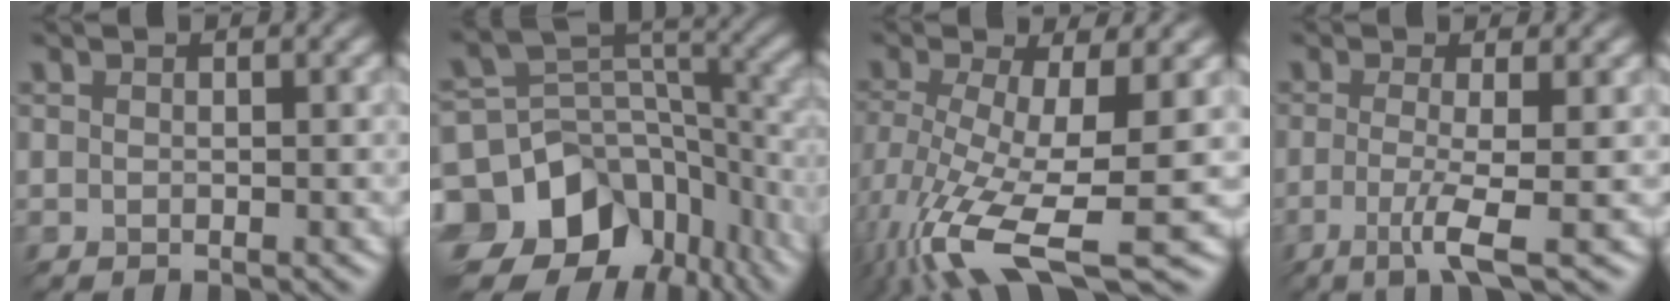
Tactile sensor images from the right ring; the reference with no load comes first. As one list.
[{"total": 12.6, "force": [-7.7, 9.0, 4.4], "torque": [-0.122, 0.019, -0.094]}, {"total": 11.1, "force": [-4.4, 3.3, 9.7], "torque": [-0.219, -0.021, -0.053]}, {"total": 3.4, "force": [-1.7, -0.2, 2.9], "torque": [-0.073, -0.002, -0.022]}]